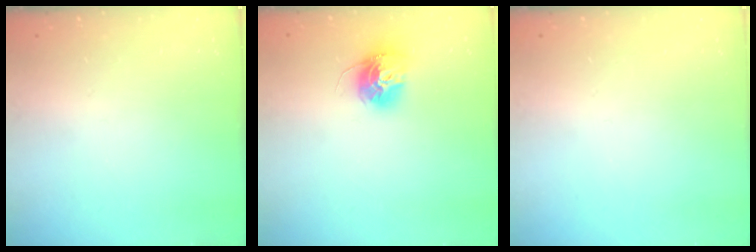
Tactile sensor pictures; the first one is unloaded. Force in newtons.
{"total": 12.4, "press": 12.4, "slide": 1.0}
{"total": 0.0}